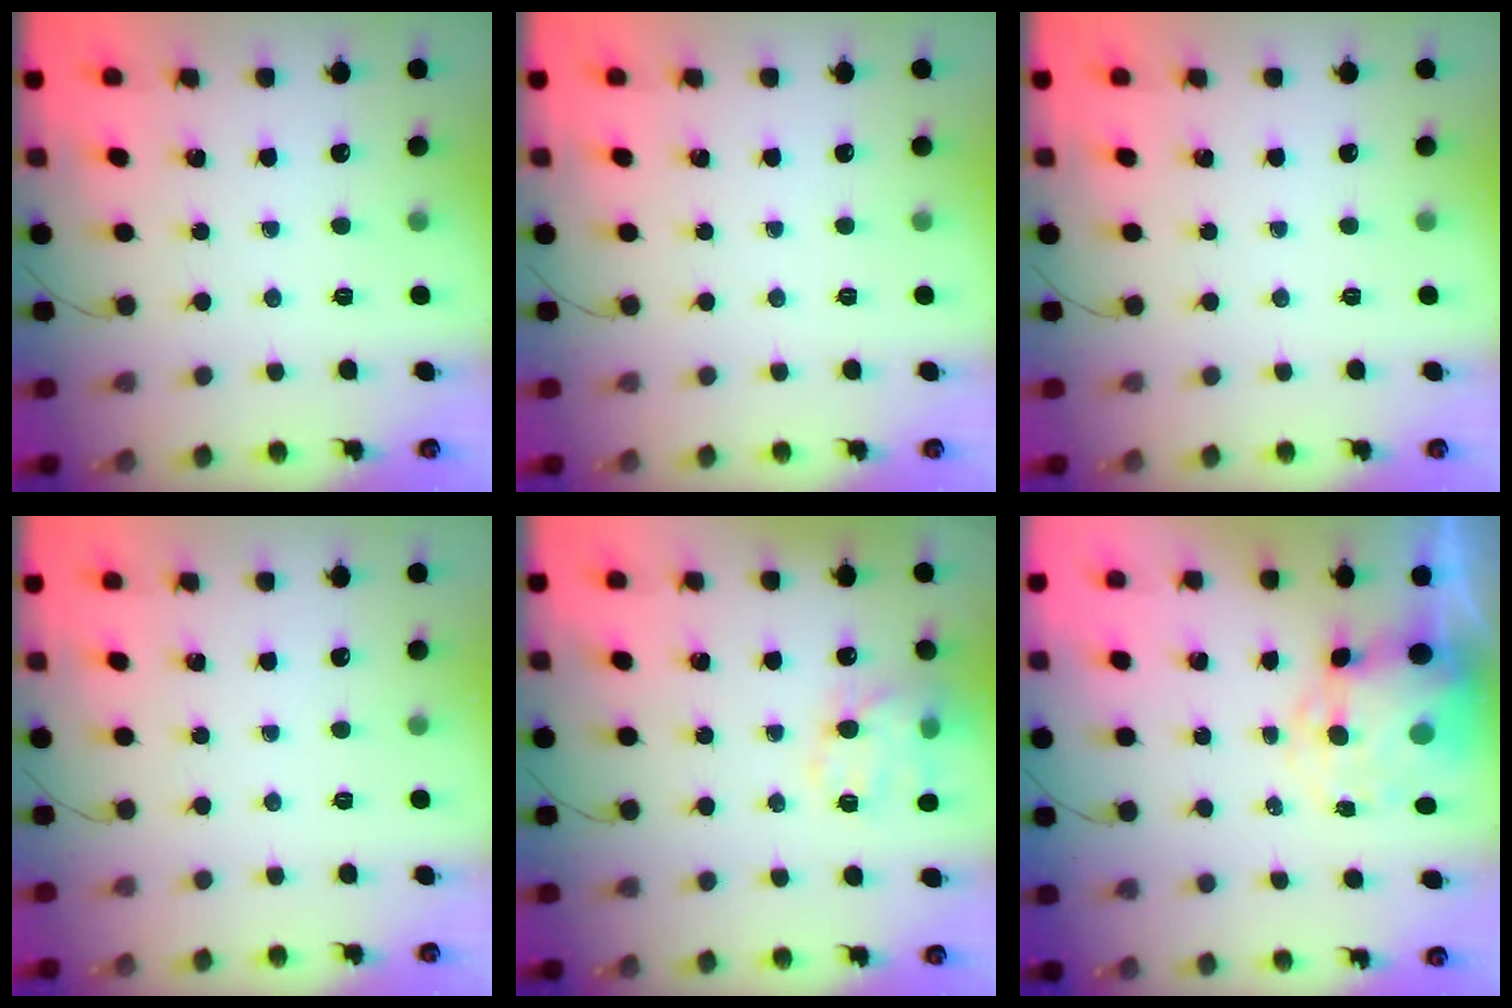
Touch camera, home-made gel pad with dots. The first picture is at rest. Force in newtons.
{"total": 0.0}
{"total": 0.0}
{"total": 0.0}
{"total": 14.0, "press": 13.9, "slide": 1.6}
{"total": 10.2, "press": 9.9, "slide": 2.3}